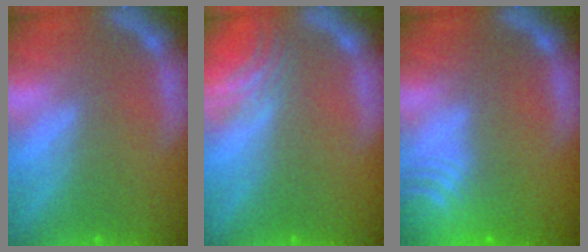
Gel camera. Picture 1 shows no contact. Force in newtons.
{"total": 3.4}
{"total": 10.1}